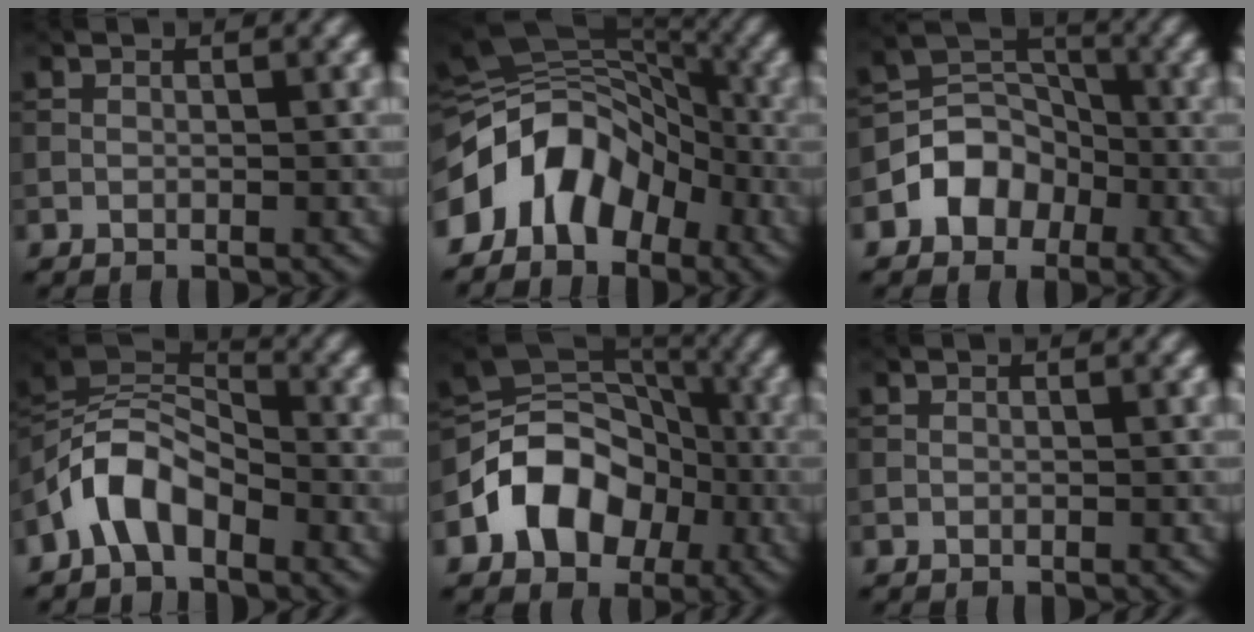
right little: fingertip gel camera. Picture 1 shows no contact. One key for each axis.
{"total": 10.0, "fx": -4.4, "fy": 6.7, "fz": 6.0, "tx": -0.089, "ty": 0.014, "tz": -0.097}
{"total": 4.9, "fx": -2.4, "fy": 3.9, "fz": 1.9, "tx": -0.016, "ty": 0.007, "tz": -0.051}
{"total": 5.7, "fx": -3.2, "fy": 3.1, "fz": 3.5, "tx": -0.061, "ty": 0.011, "tz": -0.074}
{"total": 8.4, "fx": -3.2, "fy": 6.4, "fz": 4.4, "tx": -0.059, "ty": 0.005, "tz": -0.064}
{"total": 0.0}